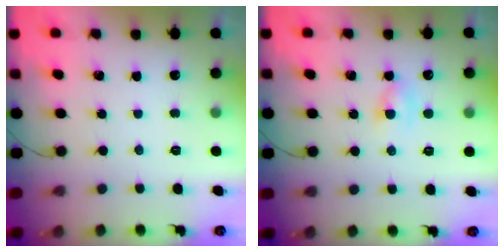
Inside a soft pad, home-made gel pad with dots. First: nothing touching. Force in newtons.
{"total": 2.4, "press": 2.1, "slide": 1.2}